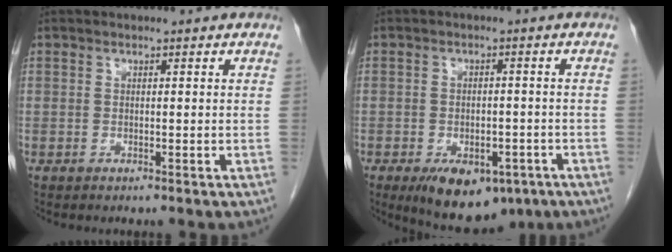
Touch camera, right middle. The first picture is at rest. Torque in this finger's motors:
{"motor_torque": [0.34, -0.76, 0.42, 0.07]}